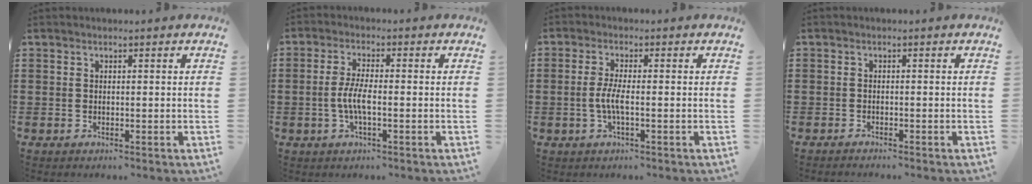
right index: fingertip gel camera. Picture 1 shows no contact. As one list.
[{"total": 4.5, "force": [-1.0, 1.1, 4.2], "torque": [-0.103, -0.007, -0.028]}, {"total": 3.8, "force": [-0.8, 0.6, 3.7], "torque": [-0.088, -0.008, -0.024]}, {"total": 0.8, "force": [-0.8, -0.1, 0.1], "torque": [-0.003, -0.002, -0.016]}]